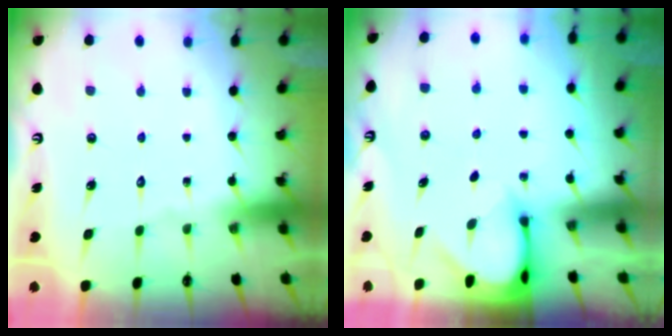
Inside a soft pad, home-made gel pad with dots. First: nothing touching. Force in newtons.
{"total": 3.0, "press": 3.0, "slide": 0.3}